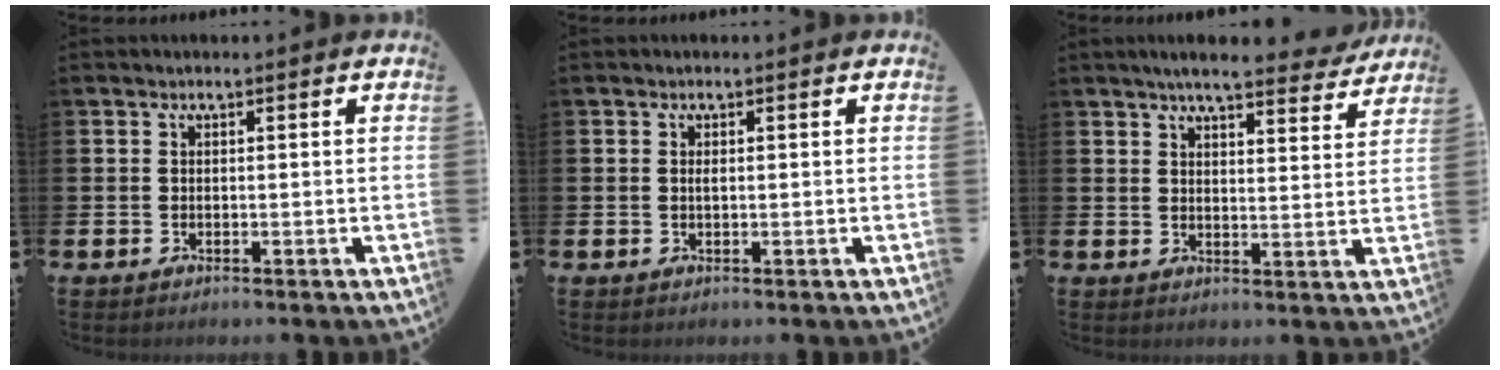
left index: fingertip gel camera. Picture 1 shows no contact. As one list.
[{"total": 0.7, "force": [0.2, 0.2, 0.6], "torque": [-0.013, 0.001, 0.004]}, {"total": 6.0, "force": [5.5, 0.8, 2.3], "torque": [-0.052, -0.023, 0.093]}]